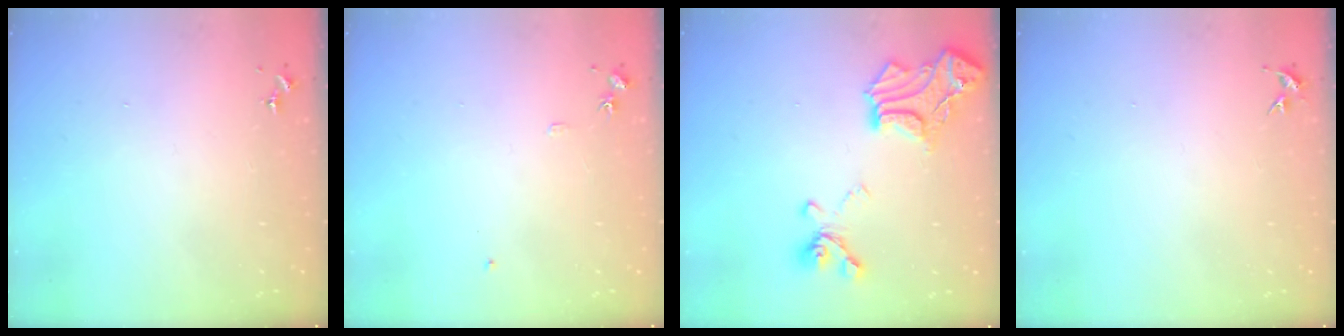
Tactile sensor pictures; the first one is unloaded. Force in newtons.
{"total": 5.7, "press": 5.7, "slide": 0.7}
{"total": 18.5, "press": 18.4, "slide": 1.5}
{"total": 4.2, "press": 4.2, "slide": 0.5}